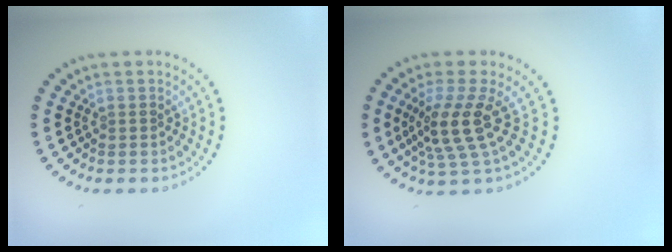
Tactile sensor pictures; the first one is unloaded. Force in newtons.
{"total": 4.0, "press": 3.0, "slide": 2.7}